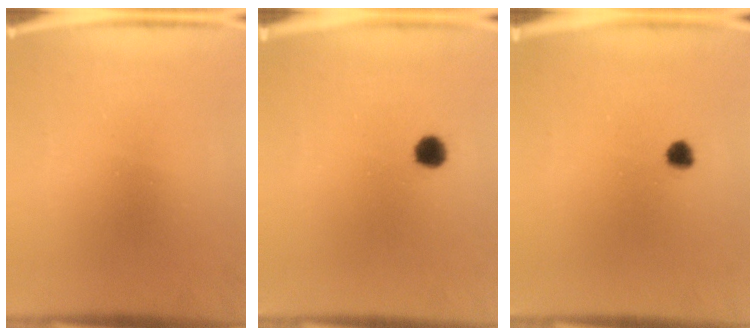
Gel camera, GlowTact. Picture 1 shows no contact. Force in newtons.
{"total": 3.0}
{"total": 1.9}